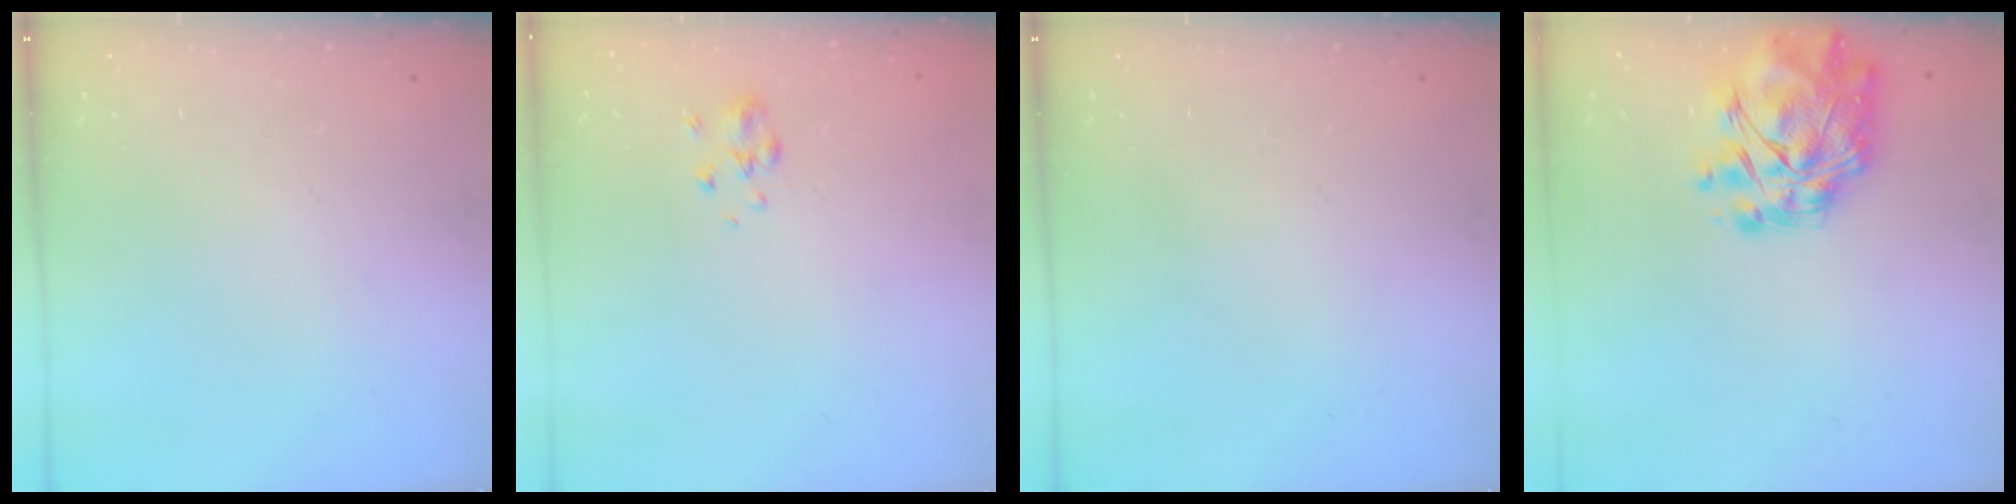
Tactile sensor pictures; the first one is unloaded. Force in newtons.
{"total": 3.2, "press": 3.0, "slide": 1.2}
{"total": 0.0}
{"total": 11.9, "press": 11.0, "slide": 4.7}